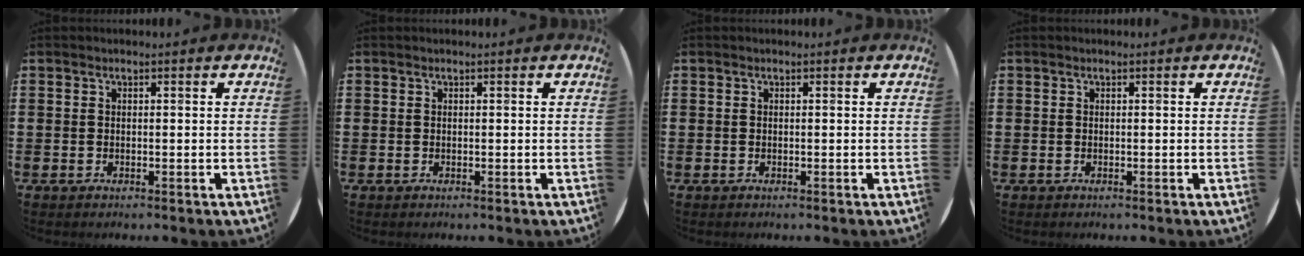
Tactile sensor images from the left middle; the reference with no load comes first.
{"total": 0.0}
{"total": 0.0}
{"total": 0.0}